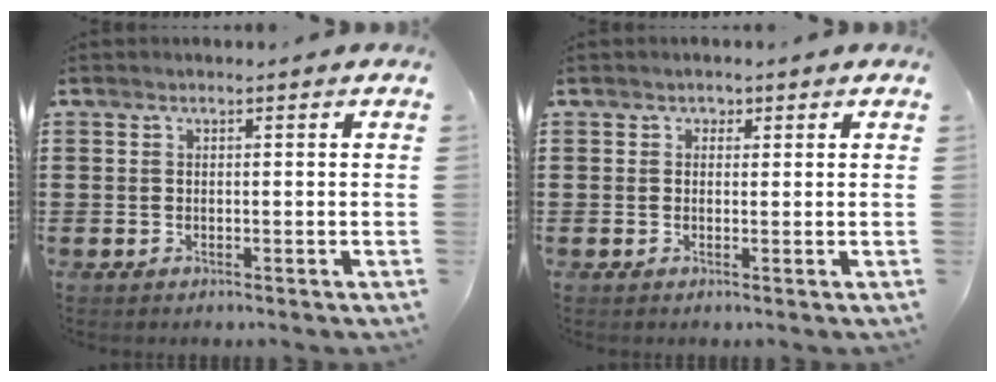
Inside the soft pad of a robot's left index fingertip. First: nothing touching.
{"total": 1.1, "force": [0.3, 1.0, 0.3], "torque": [-0.001, 0.003, 0.002]}